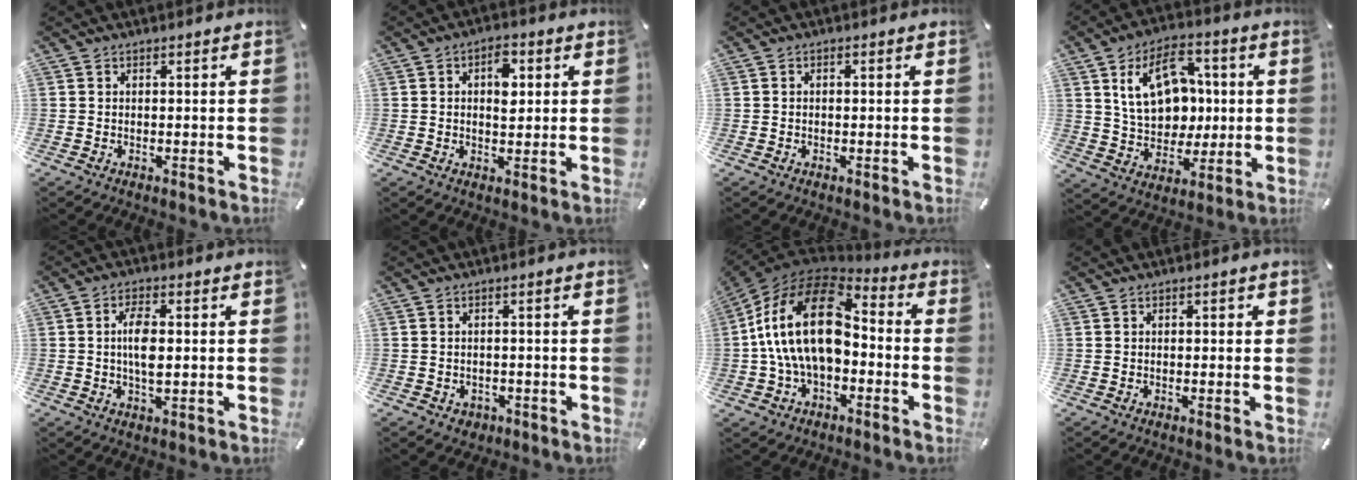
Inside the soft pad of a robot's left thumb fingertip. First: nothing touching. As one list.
[{"total": 6.2, "force": [1.3, 3.7, 4.7], "torque": [-0.056, -0.004, 0.014]}, {"total": 0.9, "force": [-0.1, 0.6, 0.6], "torque": [-0.012, 0.003, -0.004]}, {"total": 16.1, "force": [3.5, 12.3, 9.8], "torque": [-0.162, 0.005, 0.067]}, {"total": 5.9, "force": [0.3, 2.3, 5.4], "torque": [-0.125, -0.003, -0.003]}, {"total": 2.4, "force": [-0.8, 2.1, 0.8], "torque": [-0.015, 0.004, -0.018]}, {"total": 22.6, "force": [1.0, 14.5, 17.3], "torque": [-0.350, 0.029, 0.016]}, {"total": 0.9, "force": [-0.1, 0.6, 0.6], "torque": [-0.011, 0.004, -0.003]}]